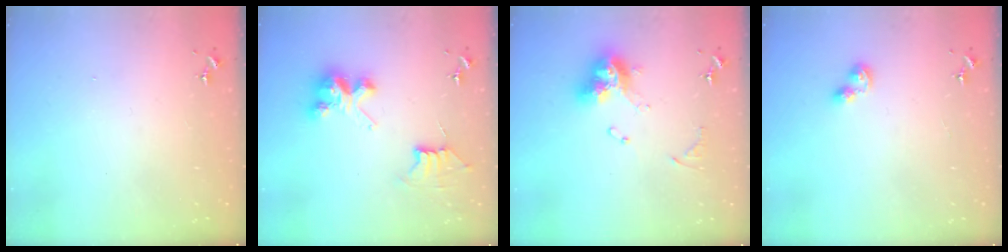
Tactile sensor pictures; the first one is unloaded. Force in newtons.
{"total": 9.5, "press": 9.5, "slide": 0.7}
{"total": 12.9, "press": 12.8, "slide": 1.2}
{"total": 5.7, "press": 5.6, "slide": 0.6}